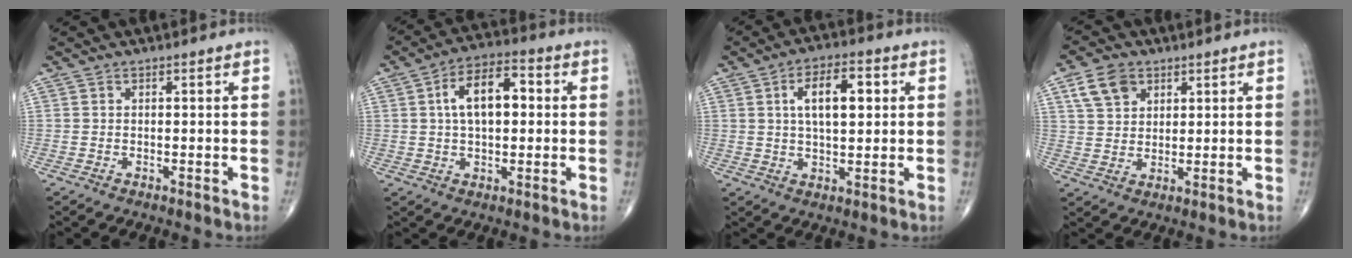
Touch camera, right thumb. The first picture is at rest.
{"total": 10.6, "force": [1.6, 5.6, 8.8], "torque": [-0.142, 0.018, 0.019]}
{"total": 9.4, "force": [2.3, 4.4, 8.0], "torque": [-0.119, 0.001, 0.033]}
{"total": 7.0, "force": [3.5, 5.0, 3.6], "torque": [-0.049, -0.009, 0.067]}